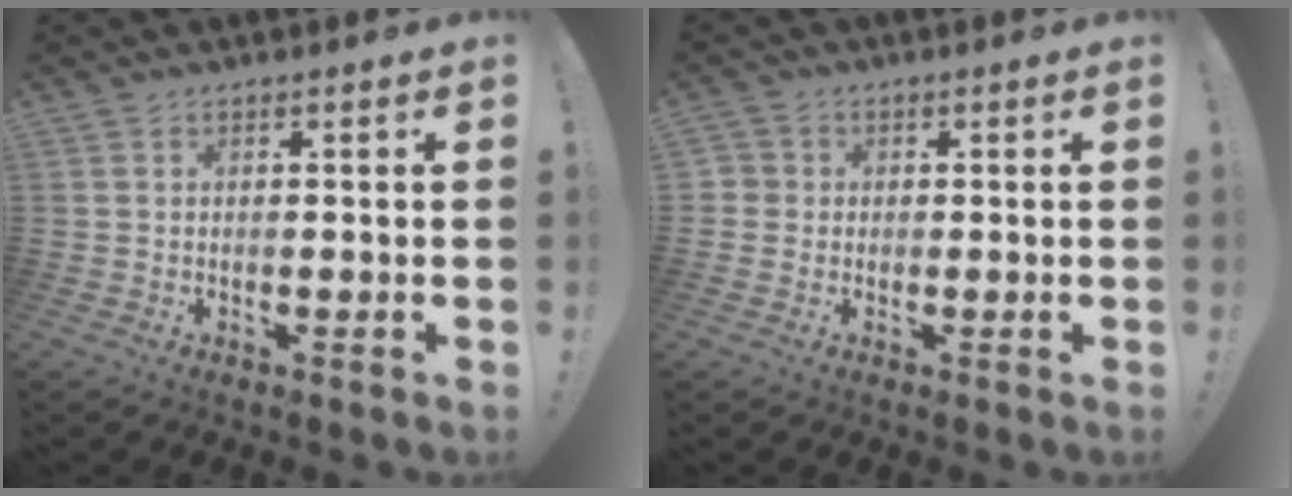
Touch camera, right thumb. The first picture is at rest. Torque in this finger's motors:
{"motor_torque": [0.01, -0.16, -0.02, -0.23, -0.01]}